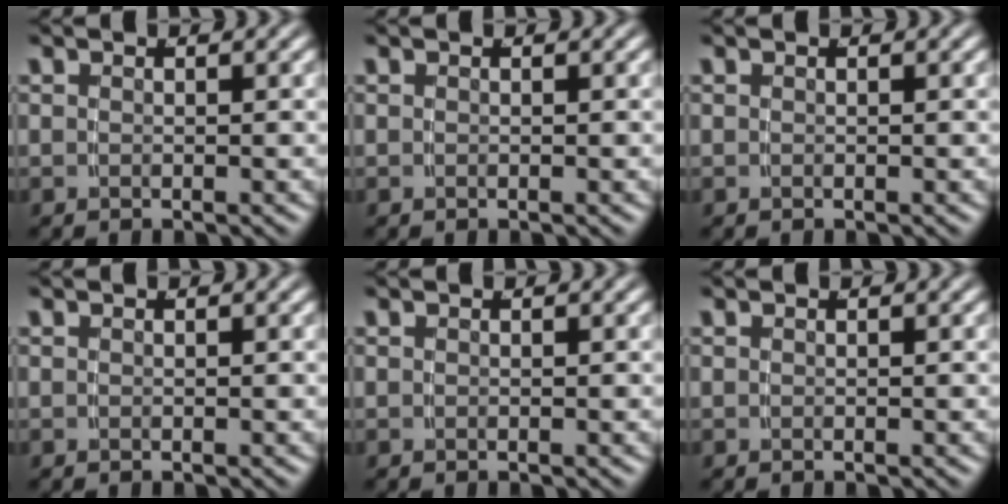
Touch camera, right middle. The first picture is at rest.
{"total": 0.0}
{"total": 0.0}
{"total": 0.0}
{"total": 0.0}
{"total": 0.0}